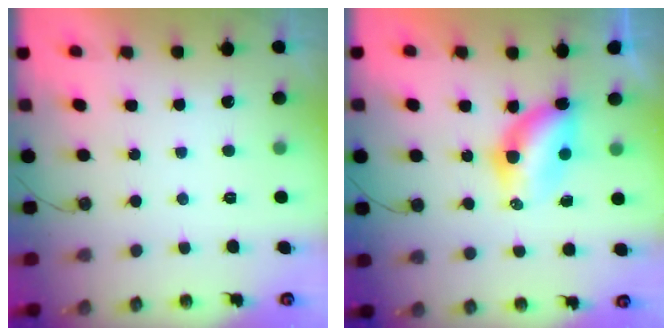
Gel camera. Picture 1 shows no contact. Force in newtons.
{"total": 6.0, "press": 6.0, "slide": 0.3}